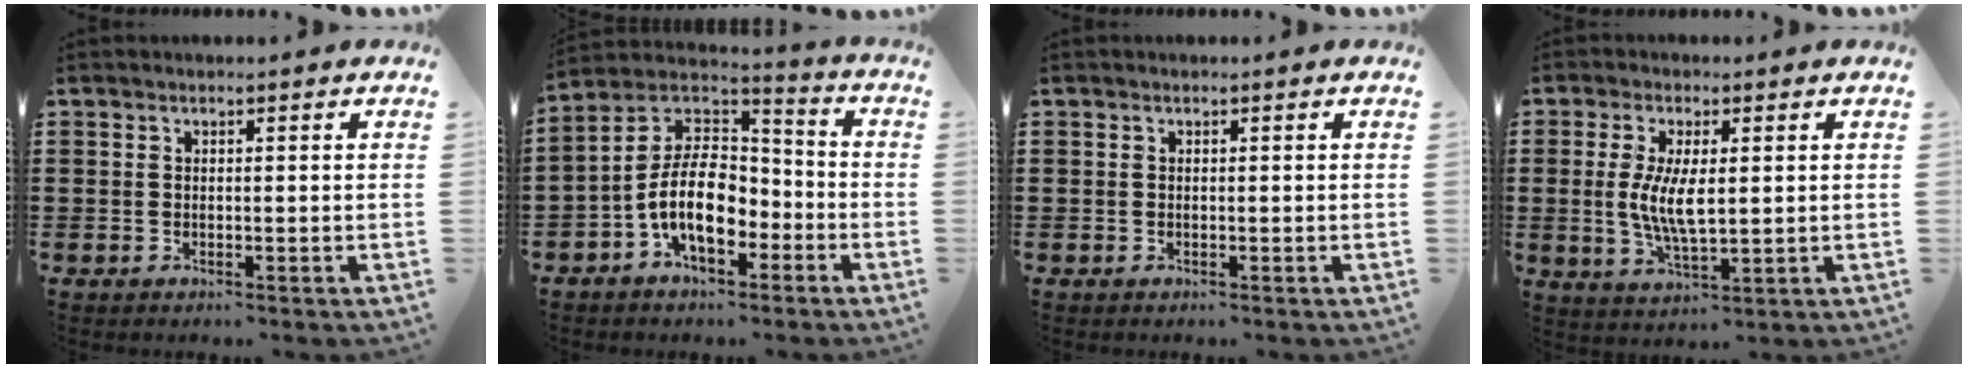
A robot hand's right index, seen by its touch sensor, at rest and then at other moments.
{"total": 10.3, "force": [-3.8, 5.6, 7.7], "torque": [-0.194, -0.004, -0.080]}
{"total": 0.0}
{"total": 6.7, "force": [0.3, 2.4, 6.2], "torque": [-0.131, 0.000, 0.001]}